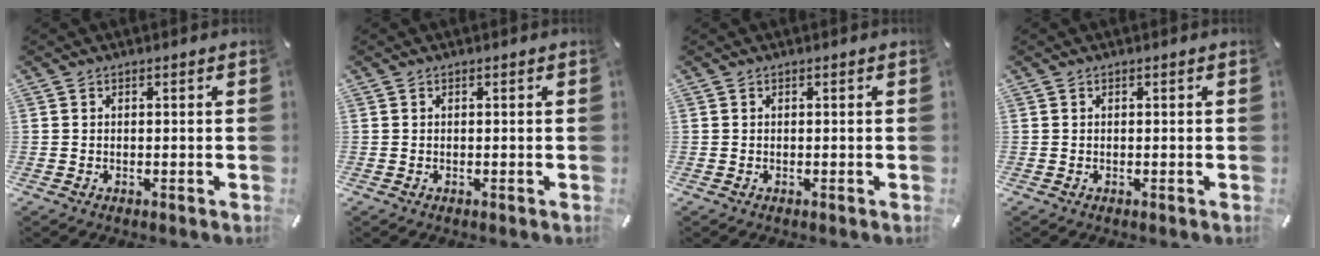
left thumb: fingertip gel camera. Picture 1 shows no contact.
{"total": 0.0}
{"total": 0.0}
{"total": 0.0}